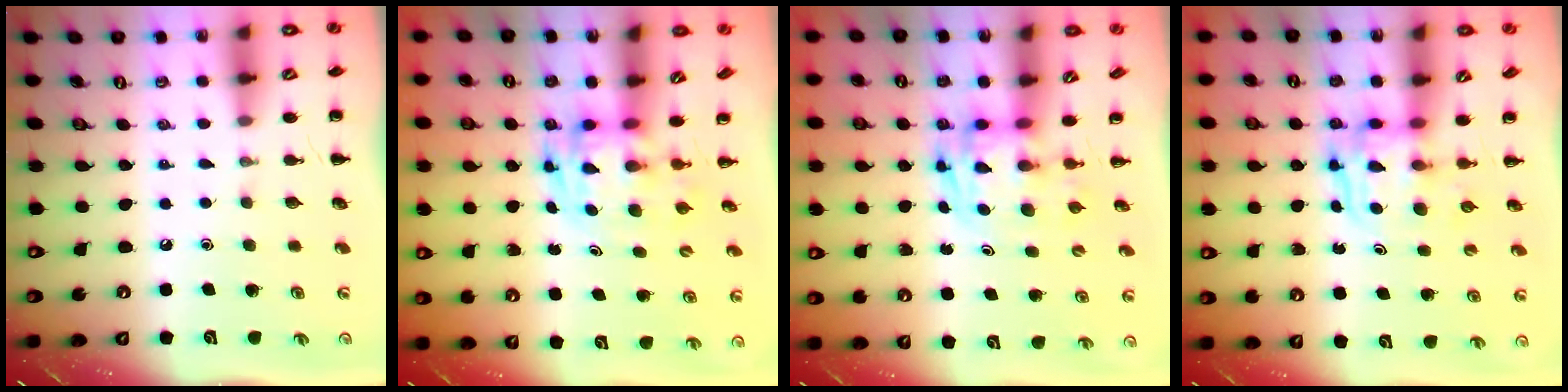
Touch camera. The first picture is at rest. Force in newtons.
{"total": 3.5, "press": 3.4, "slide": 0.7}
{"total": 2.8, "press": 2.7, "slide": 0.5}
{"total": 3.5, "press": 3.5, "slide": 0.3}